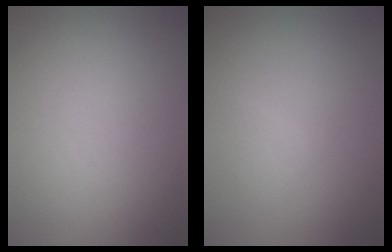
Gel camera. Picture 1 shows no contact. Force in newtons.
{"total": 0.9, "press": 0.9, "slide": 0.0}